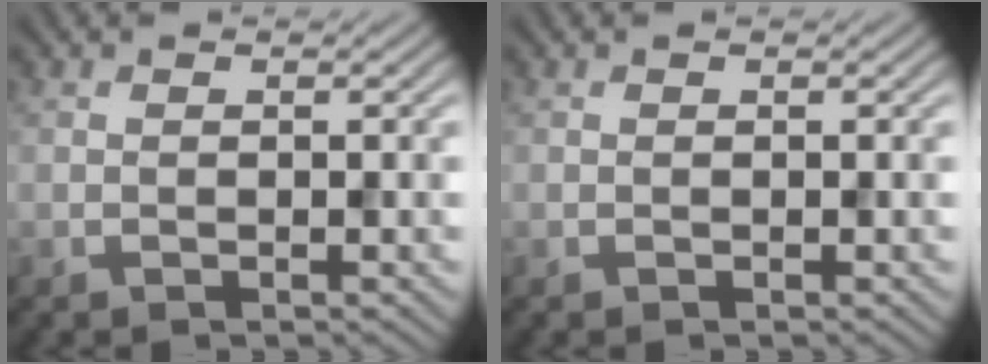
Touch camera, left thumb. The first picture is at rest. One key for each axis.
{"total": 0.0}